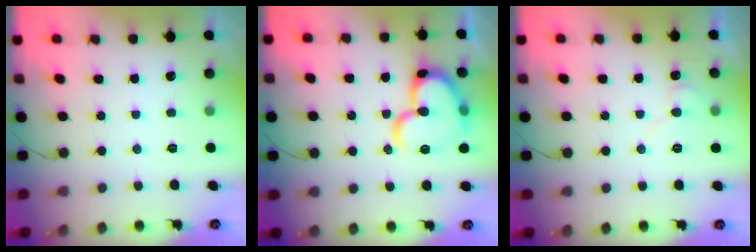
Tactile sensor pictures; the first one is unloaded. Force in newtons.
{"total": 17.7, "press": 17.6, "slide": 1.8}
{"total": 4.4, "press": 4.4, "slide": 0.4}